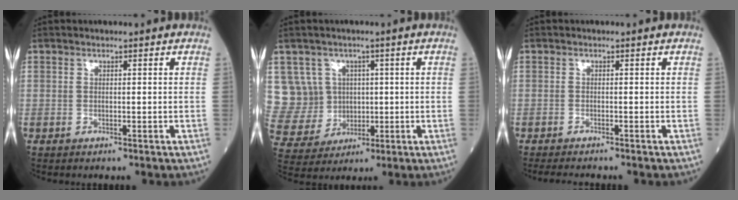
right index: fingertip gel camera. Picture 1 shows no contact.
{"total": 9.3, "force": [2.4, 8.9, 1.3], "torque": [-0.046, 0.041, 0.063]}
{"total": 4.5, "force": [-4.0, 0.4, 2.1], "torque": [-0.025, -0.009, -0.058]}